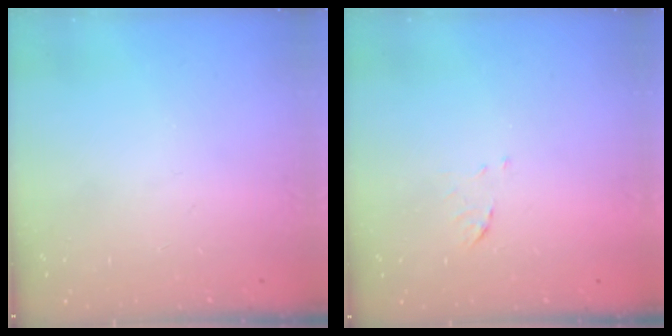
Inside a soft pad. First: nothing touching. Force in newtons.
{"total": 5.3, "press": 5.2, "slide": 0.5}